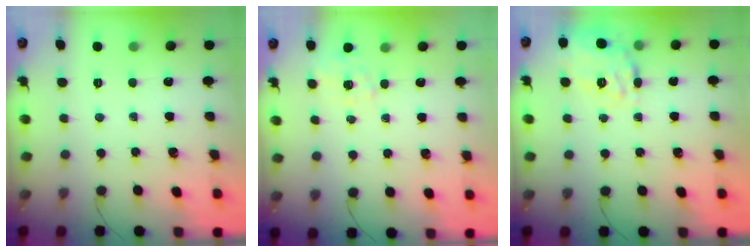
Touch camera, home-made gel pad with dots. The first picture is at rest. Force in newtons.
{"total": 0.9, "press": 0.2, "slide": 0.9}
{"total": 12.3, "press": 12.1, "slide": 1.8}